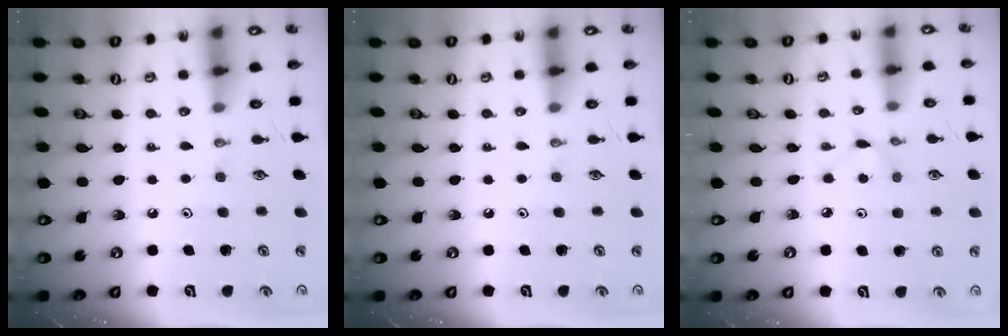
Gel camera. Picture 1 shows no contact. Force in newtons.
{"total": 0.0}
{"total": 2.5, "press": 2.5, "slide": 0.3}